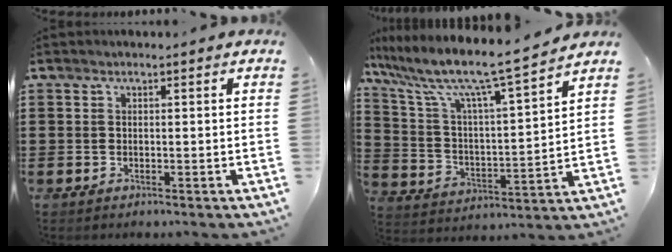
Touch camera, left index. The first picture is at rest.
{"total": 8.4, "force": [7.1, 0.2, 4.5], "torque": [-0.119, -0.056, 0.109]}